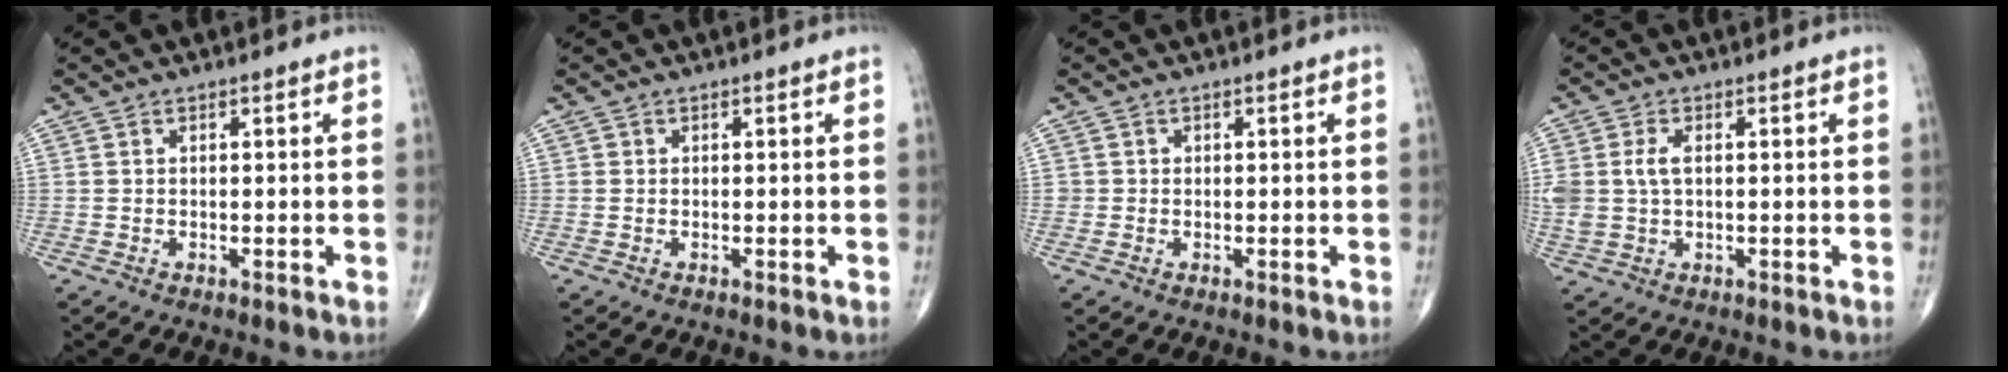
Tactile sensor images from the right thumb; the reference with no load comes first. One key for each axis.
{"total": 0.0}
{"total": 0.8, "fx": 0.0, "fy": 0.8, "fz": 0.0, "tx": 0.007, "ty": 0.004, "tz": -0.002}
{"total": 5.2, "fx": 0.7, "fy": 3.1, "fz": 4.0, "tx": -0.100, "ty": 0.008, "tz": 0.015}